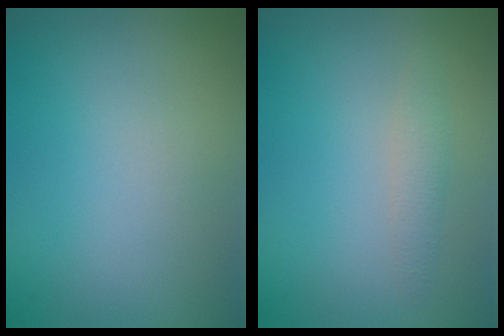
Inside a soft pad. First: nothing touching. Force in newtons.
{"total": 1.3, "press": 1.3, "slide": 0.0}